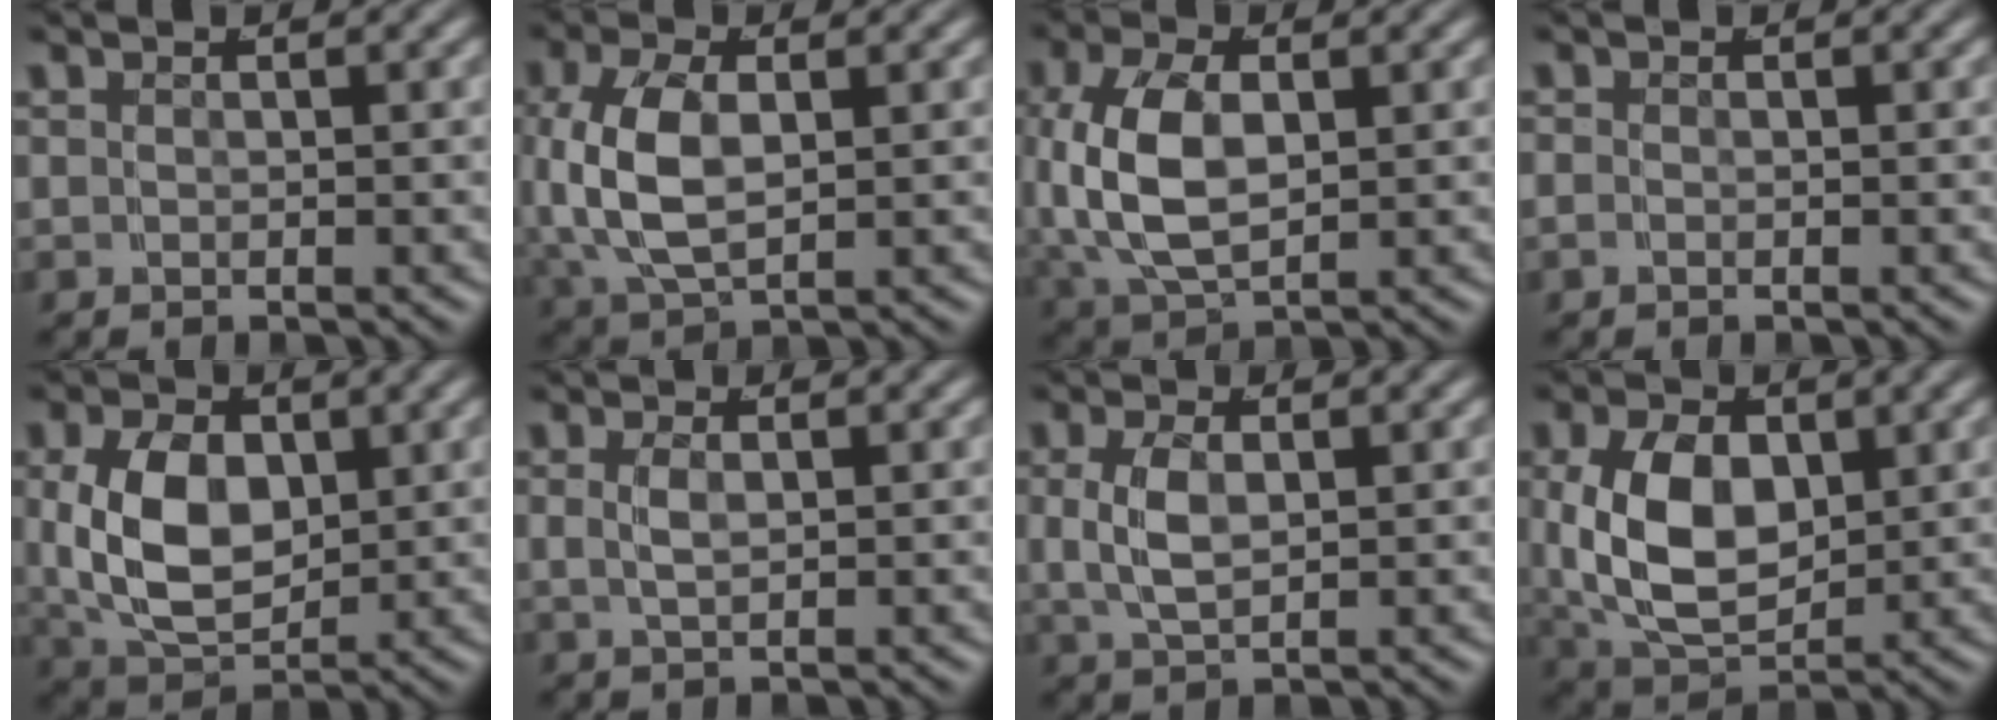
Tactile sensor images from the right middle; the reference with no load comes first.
{"total": 6.4, "force": [0.5, 4.1, 4.9], "torque": [-0.129, -0.008, 0.020]}
{"total": 7.2, "force": [0.4, 4.8, 5.4], "torque": [-0.142, -0.010, 0.022]}
{"total": 1.0, "force": [-0.5, 0.9, 0.3], "torque": [-0.013, -0.001, -0.013]}
{"total": 7.4, "force": [0.3, 5.2, 5.2], "torque": [-0.119, -0.019, 0.019]}
{"total": 1.4, "force": [0.3, 0.4, 1.3], "torque": [-0.030, -0.001, 0.009]}
{"total": 3.3, "force": [0.4, 2.0, 2.6], "torque": [-0.068, -0.001, 0.014]}
{"total": 8.1, "force": [0.2, 5.8, 5.7], "torque": [-0.136, -0.026, 0.022]}